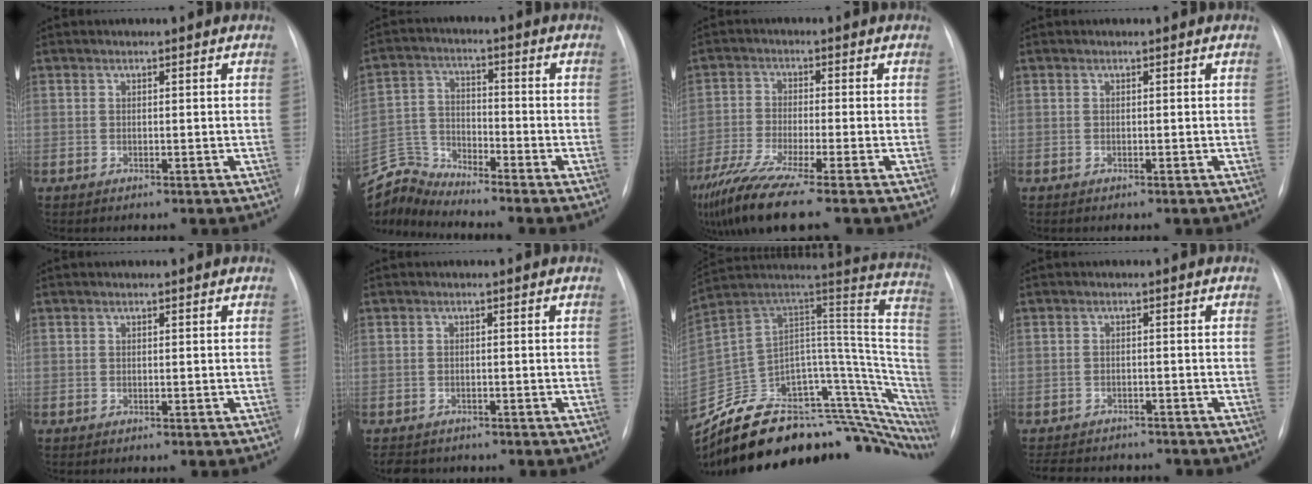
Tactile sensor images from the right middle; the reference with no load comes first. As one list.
[{"total": 7.3, "force": [-7.1, -1.5, -1.0], "torque": [0.005, 0.007, -0.140]}, {"total": 11.4, "force": [-8.5, -0.6, 7.6], "torque": [-0.143, -0.034, -0.148]}, {"total": 0.0}, {"total": 0.0}, {"total": 3.6, "force": [-3.2, 1.7, 0.5], "torque": [-0.006, -0.003, -0.044]}, {"total": 31.9, "force": [-23.7, 11.2, 18.2], "torque": [-0.169, 0.052, -0.325]}, {"total": 10.9, "force": [-9.8, 3.7, 3.1], "torque": [-0.064, 0.005, -0.124]}]